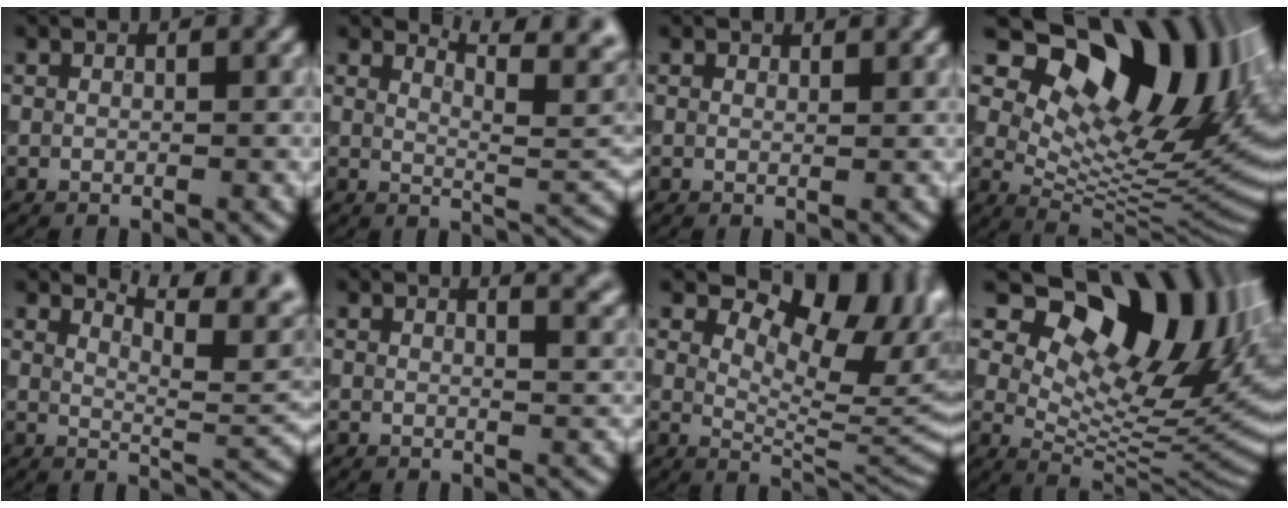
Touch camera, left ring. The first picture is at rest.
{"total": 5.4, "force": [3.5, 1.5, 3.8], "torque": [-0.046, 0.007, 0.052]}
{"total": 1.0, "force": [0.9, 0.3, 0.2], "torque": [-0.004, -0.002, 0.011]}
{"total": 15.7, "force": [7.3, 7.9, 11.5], "torque": [-0.149, 0.009, 0.123]}
{"total": 5.3, "force": [3.4, 1.5, 3.8], "torque": [-0.050, 0.005, 0.054]}
{"total": 4.9, "force": [3.1, 2.2, 3.1], "torque": [-0.003, 0.032, 0.013]}
{"total": 11.4, "force": [5.9, 5.4, 8.0], "torque": [-0.117, 0.007, 0.094]}
{"total": 14.2, "force": [6.5, 7.6, 10.0], "torque": [-0.131, 0.005, 0.110]}